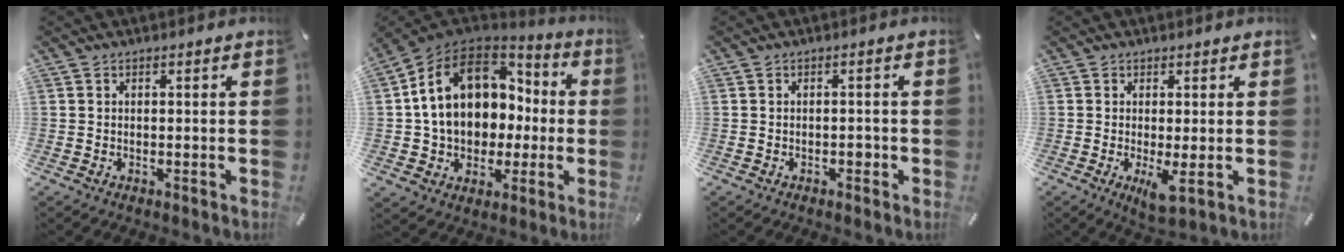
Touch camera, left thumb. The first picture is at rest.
{"total": 15.6, "force": [2.9, 12.9, 8.3], "torque": [-0.175, -0.005, 0.059]}
{"total": 1.6, "force": [-0.8, 0.9, 1.0], "torque": [-0.019, 0.003, -0.015]}
{"total": 5.1, "force": [-0.7, 1.4, 4.9], "torque": [-0.091, -0.021, -0.011]}